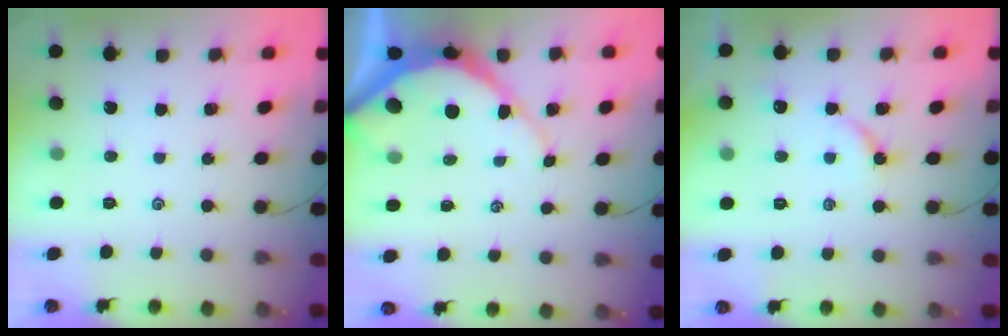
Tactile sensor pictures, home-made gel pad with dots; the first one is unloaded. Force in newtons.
{"total": 7.8, "press": 7.7, "slide": 0.7}
{"total": 4.9, "press": 4.9, "slide": 0.8}